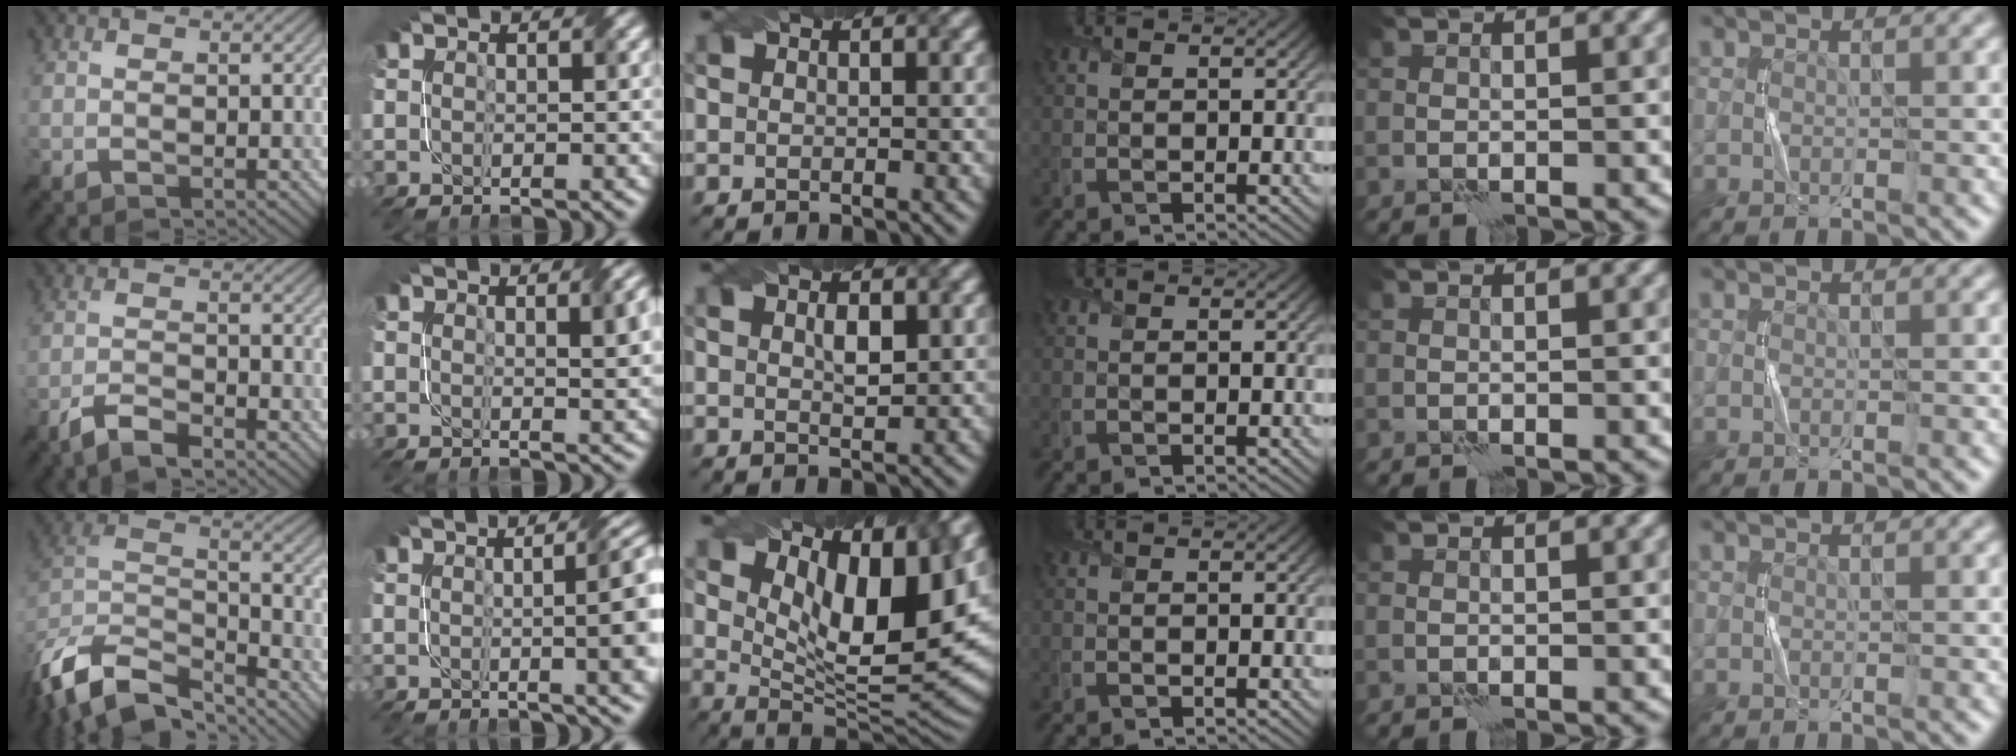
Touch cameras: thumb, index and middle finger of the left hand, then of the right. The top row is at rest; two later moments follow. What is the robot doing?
{"motion": "twist", "object": "screw"}